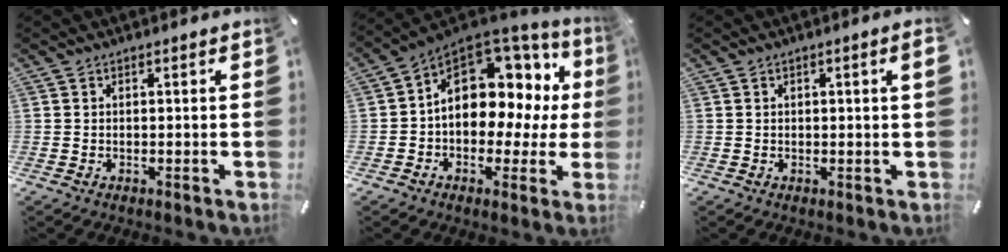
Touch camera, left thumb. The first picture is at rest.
{"total": 13.1, "force": [3.9, 9.3, 8.3], "torque": [-0.127, -0.032, 0.071]}
{"total": 1.8, "force": [0.4, 0.3, 1.7], "torque": [-0.030, 0.001, 0.005]}